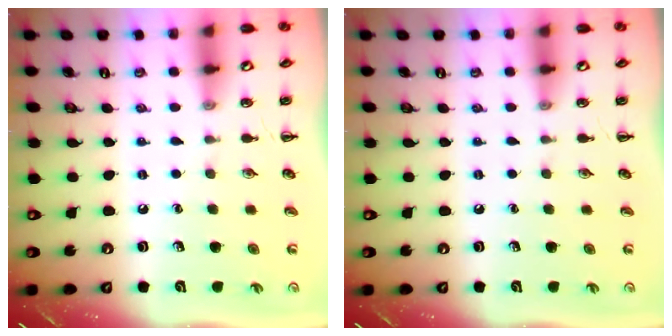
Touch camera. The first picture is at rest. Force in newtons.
{"total": 0.0}